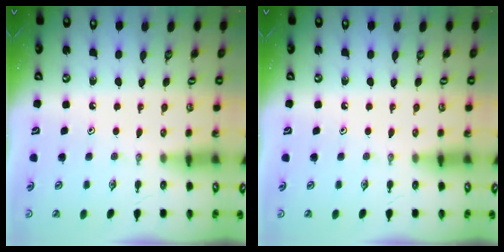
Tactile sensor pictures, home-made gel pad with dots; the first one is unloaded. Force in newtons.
{"total": 0.0}